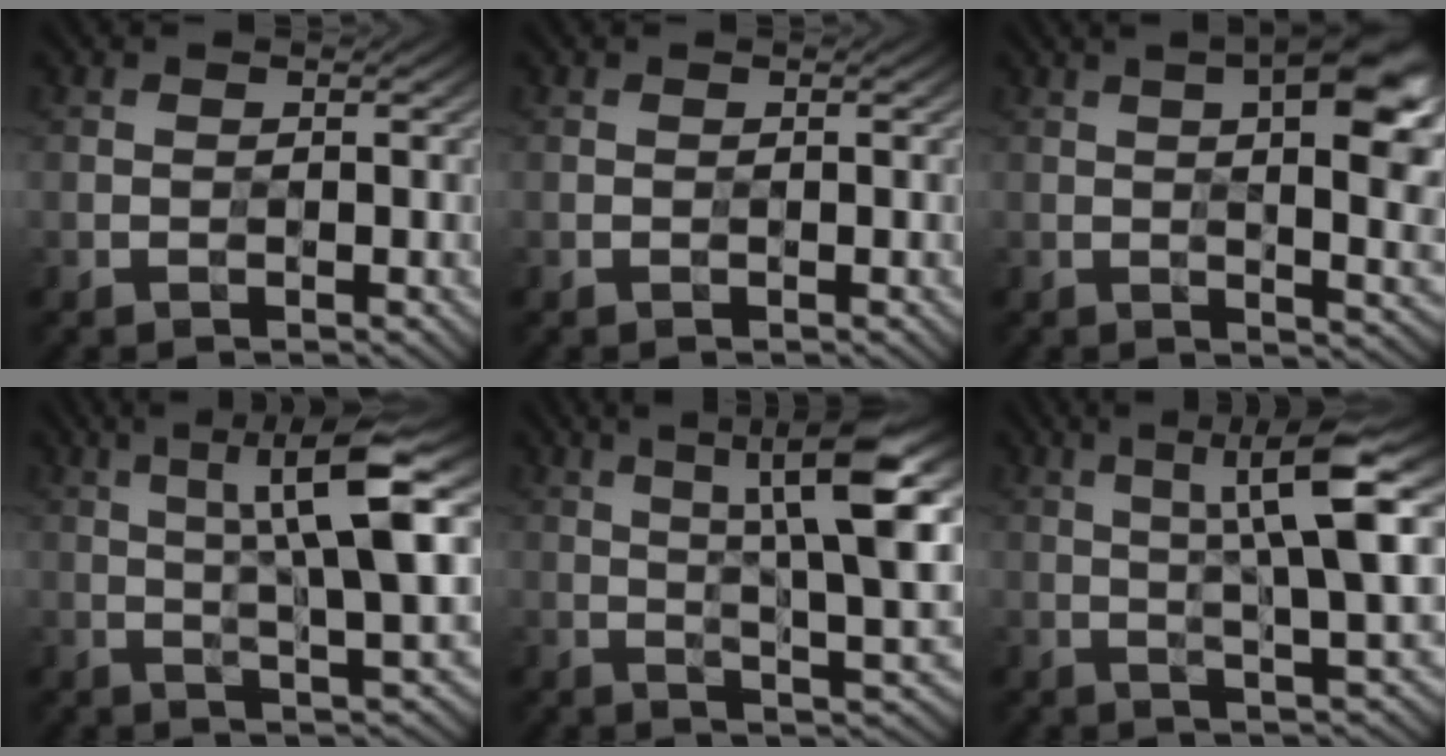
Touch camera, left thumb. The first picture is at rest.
{"total": 0.0}
{"total": 13.5, "force": [4.1, 4.9, 12.0], "torque": [-0.158, 0.023, 0.051]}
{"total": 12.2, "force": [3.5, 2.5, 11.4], "torque": [-0.185, 0.002, 0.063]}
{"total": 12.9, "force": [4.4, 3.0, 11.8], "torque": [-0.185, 0.001, 0.073]}
{"total": 10.9, "force": [3.1, 1.9, 10.3], "torque": [-0.165, 0.009, 0.055]}